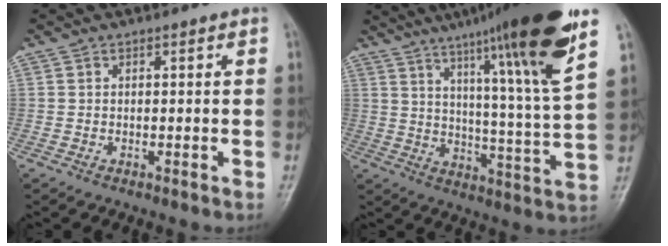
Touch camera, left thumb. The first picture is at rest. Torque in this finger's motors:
{"motor_torque": [1.05, 0.11, 1.61, -1.14, 0.37]}